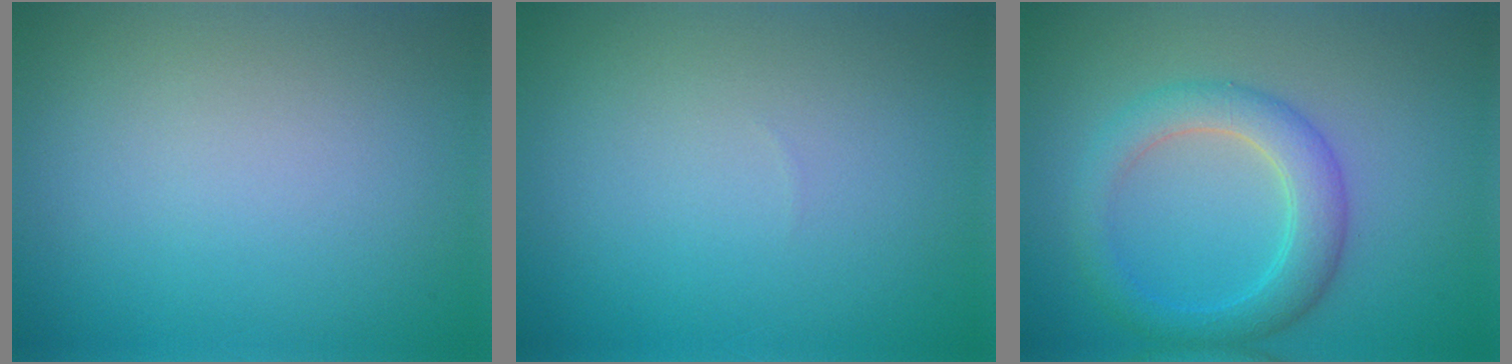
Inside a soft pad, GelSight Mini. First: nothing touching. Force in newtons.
{"total": 0.0}
{"total": 4.0, "press": 4.0, "slide": 0.3}